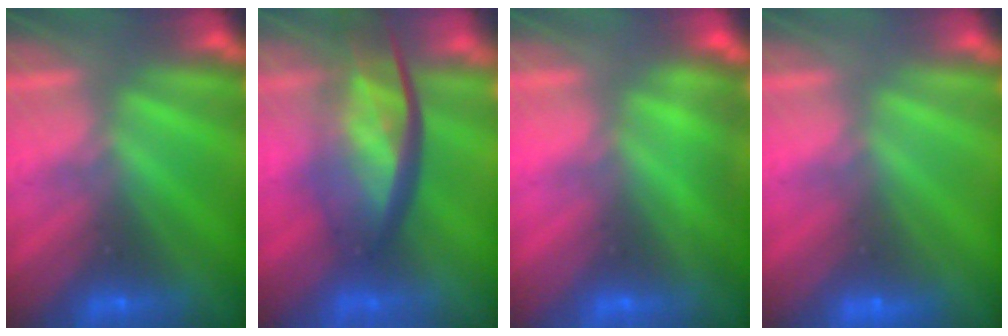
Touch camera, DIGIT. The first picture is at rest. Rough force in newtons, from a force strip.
{"total": 9.6}
{"total": 3.7}
{"total": 1.8}